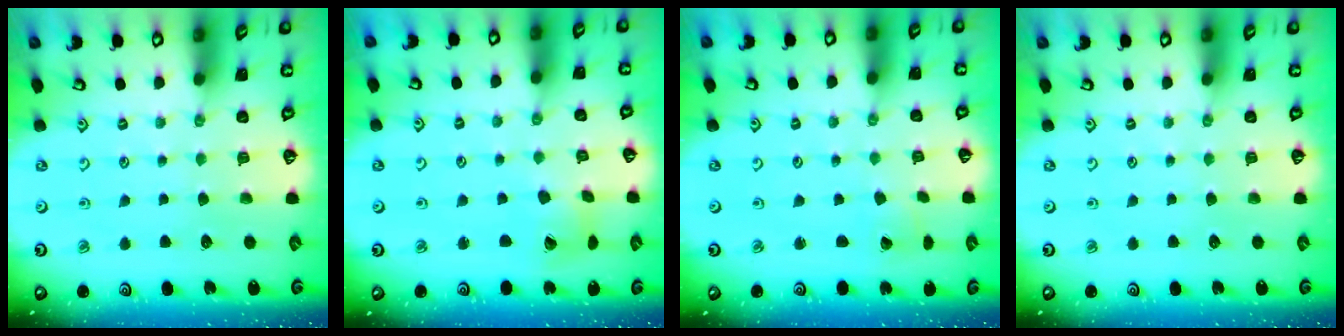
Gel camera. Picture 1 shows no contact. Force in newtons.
{"total": 5.8, "press": 5.7, "slide": 0.7}
{"total": 2.0, "press": 2.0, "slide": 0.2}
{"total": 0.0}